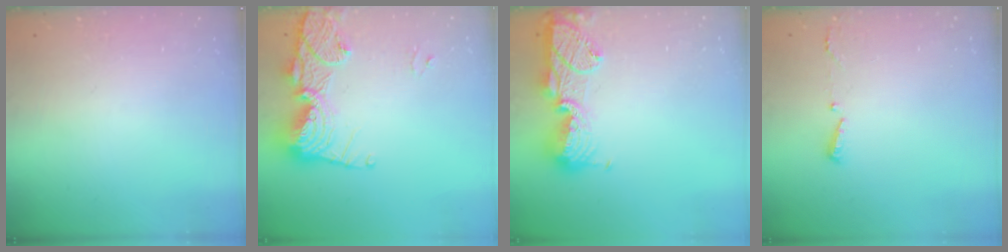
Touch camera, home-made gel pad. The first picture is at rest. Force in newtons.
{"total": 17.4, "press": 17.3, "slide": 1.4}
{"total": 16.3, "press": 15.3, "slide": 5.7}
{"total": 2.9, "press": 2.8, "slide": 0.6}